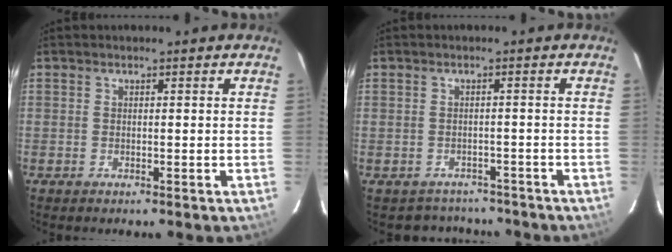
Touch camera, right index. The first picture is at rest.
{"total": 5.5, "force": [-4.4, 3.4, 0.0], "torque": [-0.003, 0.028, -0.058]}